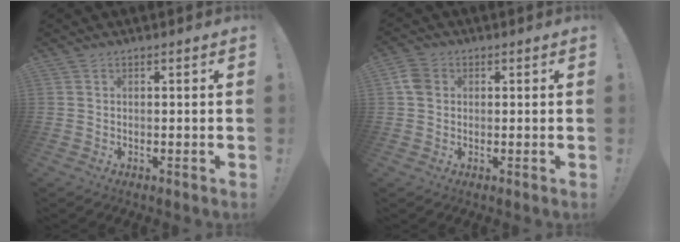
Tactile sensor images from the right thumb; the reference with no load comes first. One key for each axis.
{"total": 5.2, "fx": 1.1, "fy": 4.1, "fz": 3.1, "tx": -0.058, "ty": 0.009, "tz": 0.023}